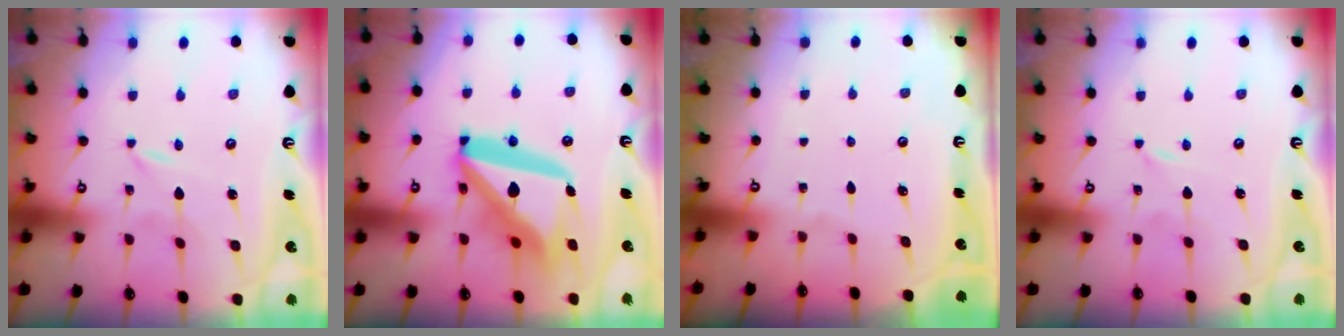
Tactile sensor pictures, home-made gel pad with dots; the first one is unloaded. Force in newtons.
{"total": 22.1, "press": 21.9, "slide": 2.7}
{"total": 0.0}
{"total": 0.0}